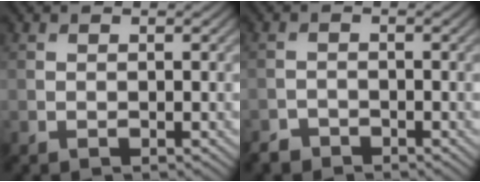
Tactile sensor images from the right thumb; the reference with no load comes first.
{"total": 1.7, "force": [-1.6, 0.7, 0.1], "torque": [-0.003, 0.000, -0.033]}